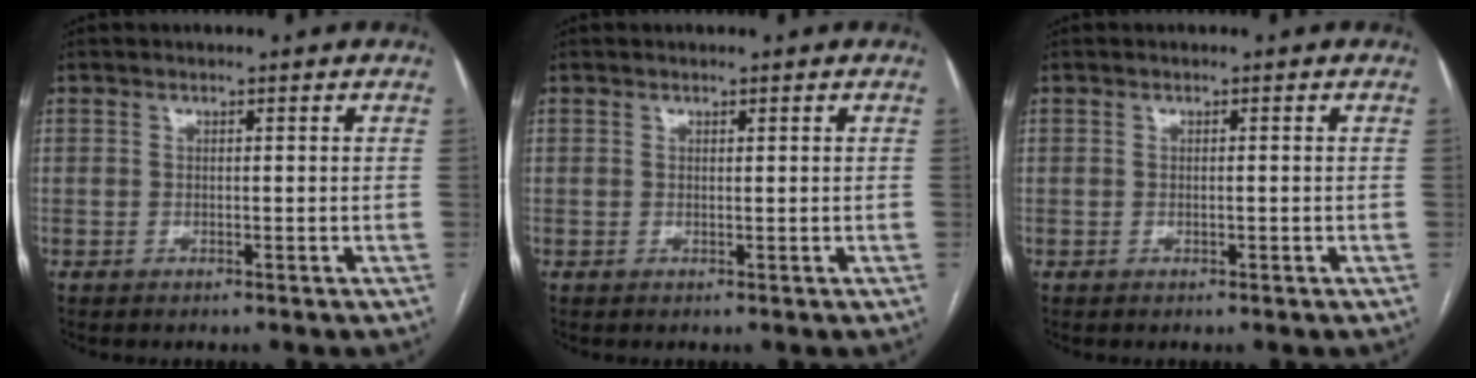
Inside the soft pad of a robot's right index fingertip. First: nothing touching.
{"total": 0.0}
{"total": 0.0}